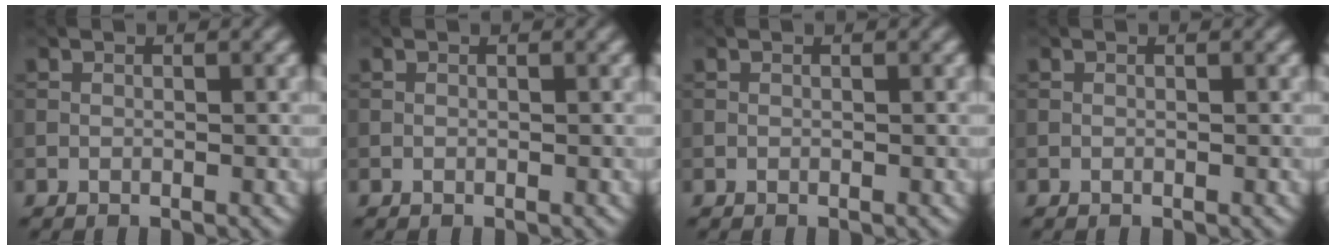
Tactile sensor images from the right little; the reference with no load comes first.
{"total": 0.0}
{"total": 0.0}
{"total": 0.0}